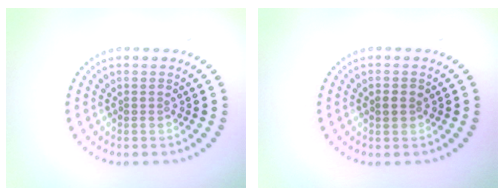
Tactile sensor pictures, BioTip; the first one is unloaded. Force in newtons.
{"total": 1.2, "press": 1.2, "slide": 0.2}